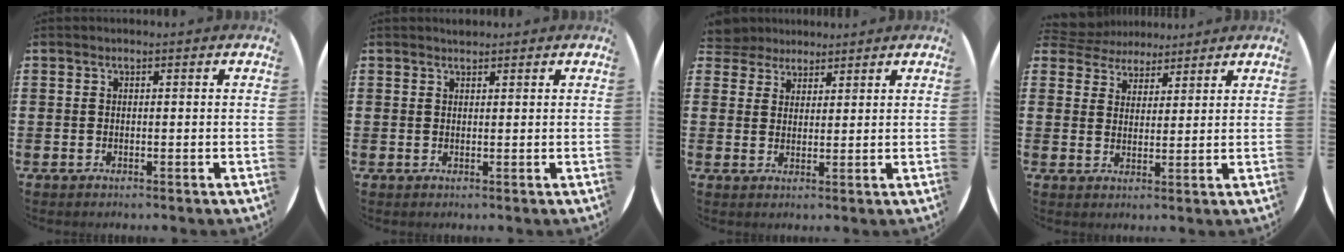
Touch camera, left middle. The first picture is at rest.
{"total": 1.0, "force": [0.9, 0.4, -0.1], "torque": [0.009, -0.001, 0.017]}
{"total": 3.9, "force": [3.6, 1.4, -0.4], "torque": [-0.007, -0.004, 0.070]}
{"total": 4.3, "force": [3.8, 2.0, -0.2], "torque": [-0.016, -0.007, 0.070]}